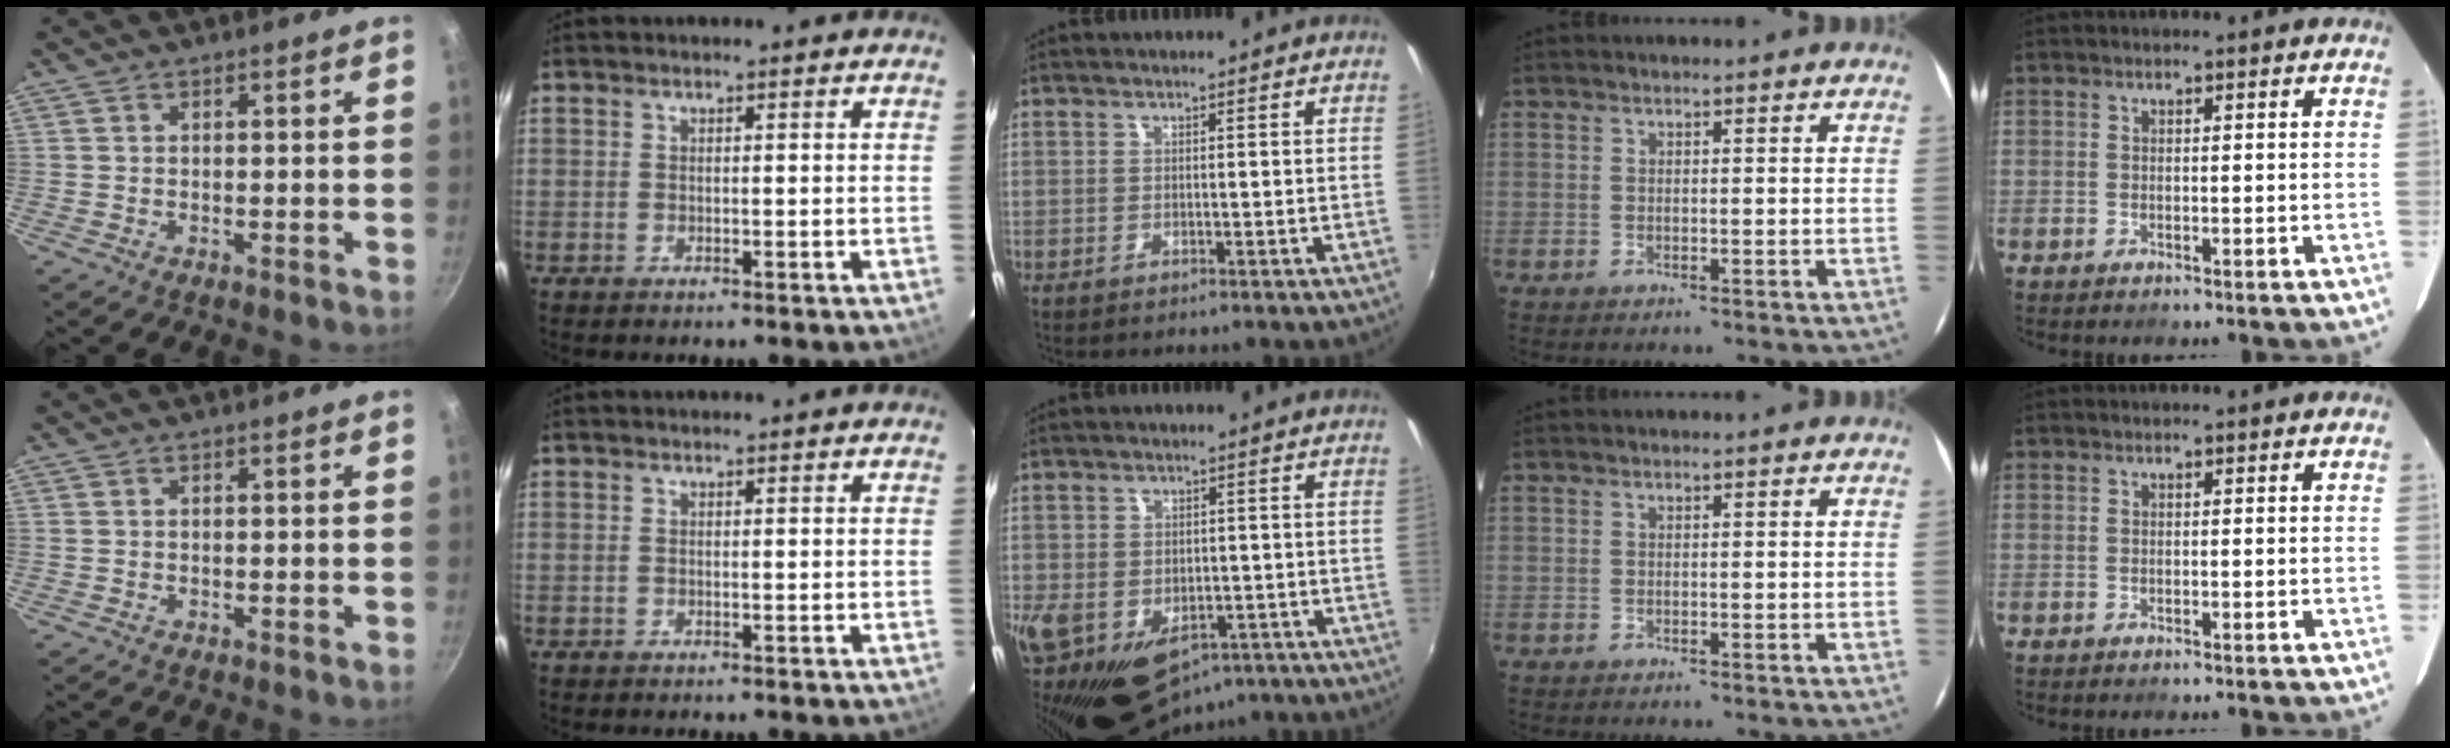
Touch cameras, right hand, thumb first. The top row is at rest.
{"middle": {"total": 18.0, "force": [-8.5, 11.9, 10.5], "torque": [-0.238, -0.045, -0.118]}}